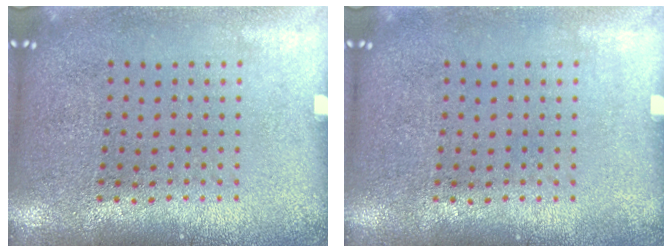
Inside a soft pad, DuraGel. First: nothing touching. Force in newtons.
{"total": 0.0}